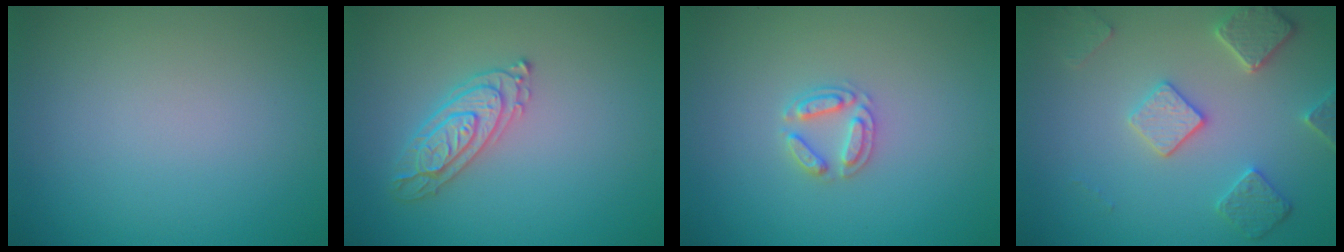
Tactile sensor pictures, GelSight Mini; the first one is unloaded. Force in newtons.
{"total": 3.0, "press": 2.9, "slide": 0.7}
{"total": 2.2, "press": 2.2, "slide": 0.3}
{"total": 4.2, "press": 3.6, "slide": 2.3}